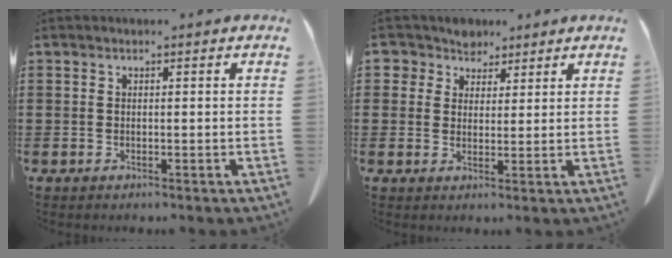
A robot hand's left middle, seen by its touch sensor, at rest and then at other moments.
{"total": 4.2, "force": [3.0, 2.9, 0.5], "torque": [-0.032, 0.004, 0.054]}